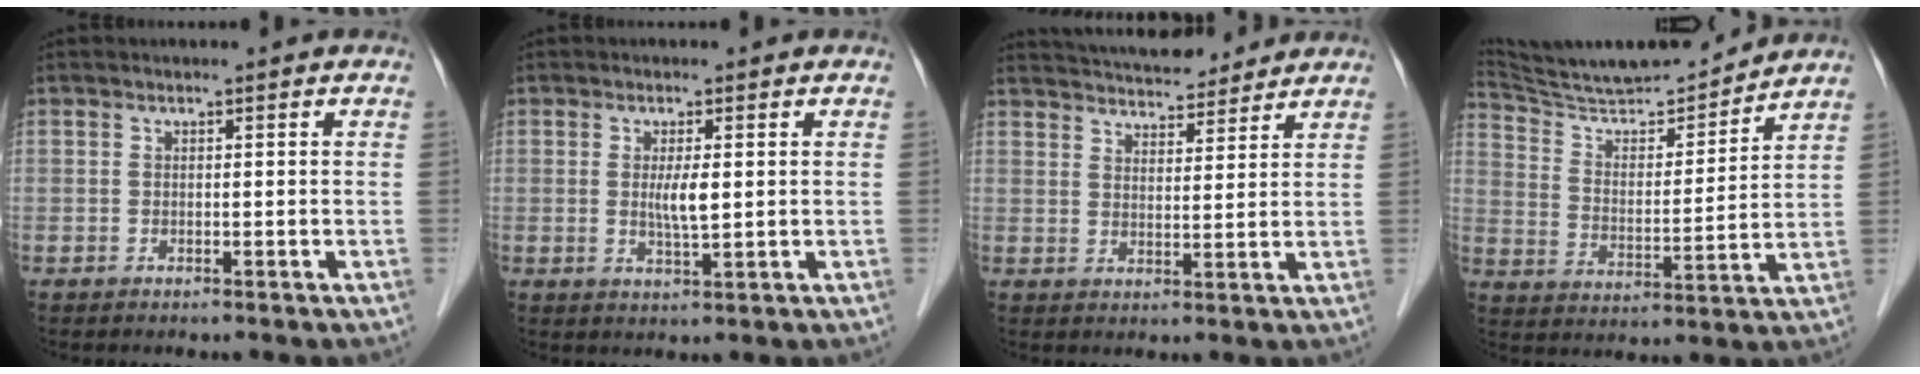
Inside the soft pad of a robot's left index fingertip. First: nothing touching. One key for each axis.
{"total": 3.2, "fx": 0.4, "fy": 0.4, "fz": 3.1, "tx": -0.060, "ty": -0.005, "tz": 0.008}
{"total": 11.6, "fx": 10.9, "fy": 2.5, "fz": 3.2, "tx": -0.045, "ty": 0.017, "tz": 0.159}
{"total": 16.3, "fx": 15.5, "fy": 0.9, "fz": 5.1, "tx": -0.096, "ty": 0.002, "tz": 0.263}